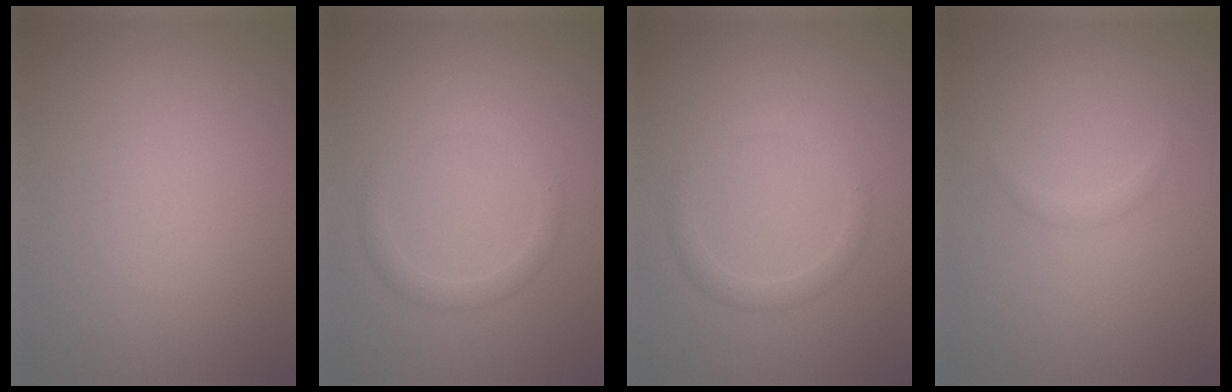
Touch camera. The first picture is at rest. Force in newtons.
{"total": 1.6, "press": 1.6, "slide": 0.1}
{"total": 1.6, "press": 1.6, "slide": 0.1}
{"total": 0.8, "press": 0.8, "slide": 0.0}